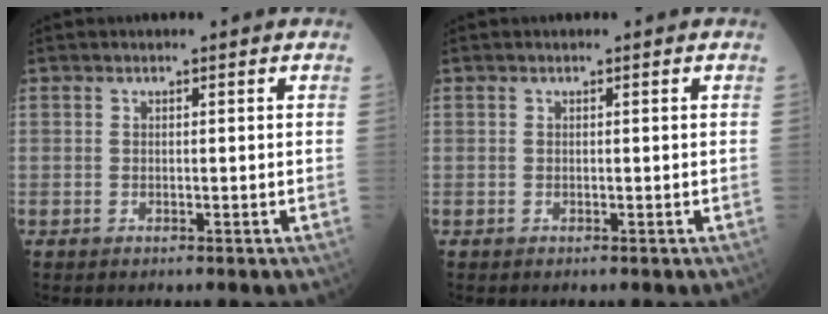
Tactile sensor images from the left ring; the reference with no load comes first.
{"total": 0.0}